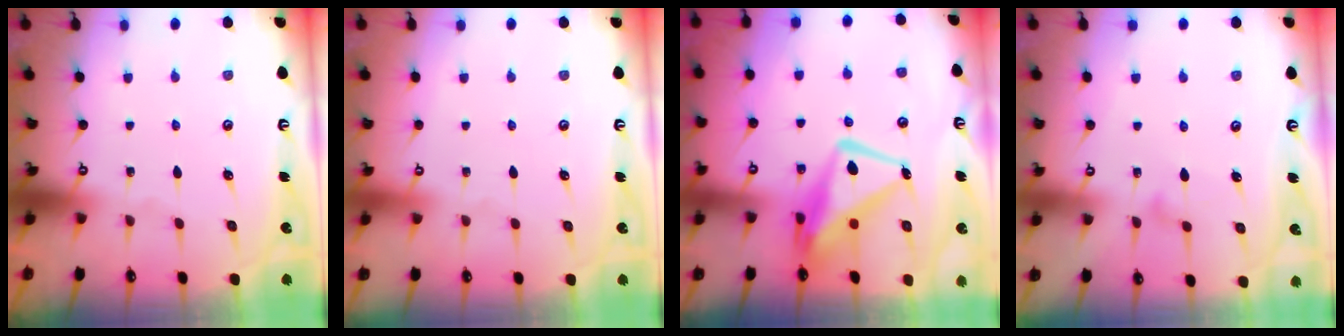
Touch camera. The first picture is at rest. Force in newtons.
{"total": 3.8, "press": 3.8, "slide": 0.1}
{"total": 11.7, "press": 11.7, "slide": 1.0}
{"total": 7.0, "press": 7.0, "slide": 0.4}